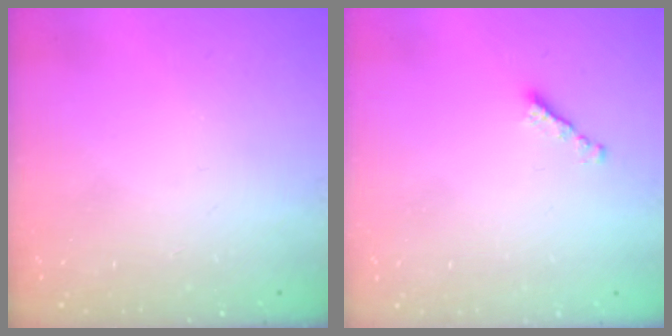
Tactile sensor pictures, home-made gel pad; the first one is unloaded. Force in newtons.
{"total": 2.8, "press": 2.7, "slide": 0.7}